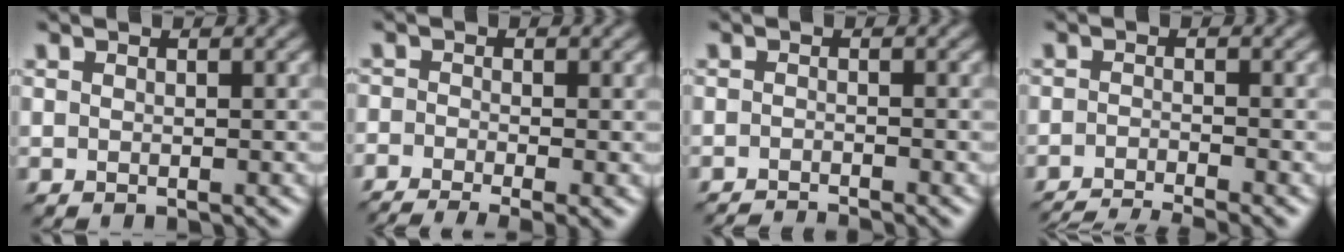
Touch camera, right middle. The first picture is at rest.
{"total": 4.5, "force": [-3.2, 1.2, 3.0], "torque": [-0.055, -0.018, -0.055]}
{"total": 2.4, "force": [-2.3, 0.1, 0.8], "torque": [-0.007, -0.002, -0.044]}
{"total": 4.7, "force": [-4.0, 0.5, 2.3], "torque": [-0.037, -0.005, -0.078]}